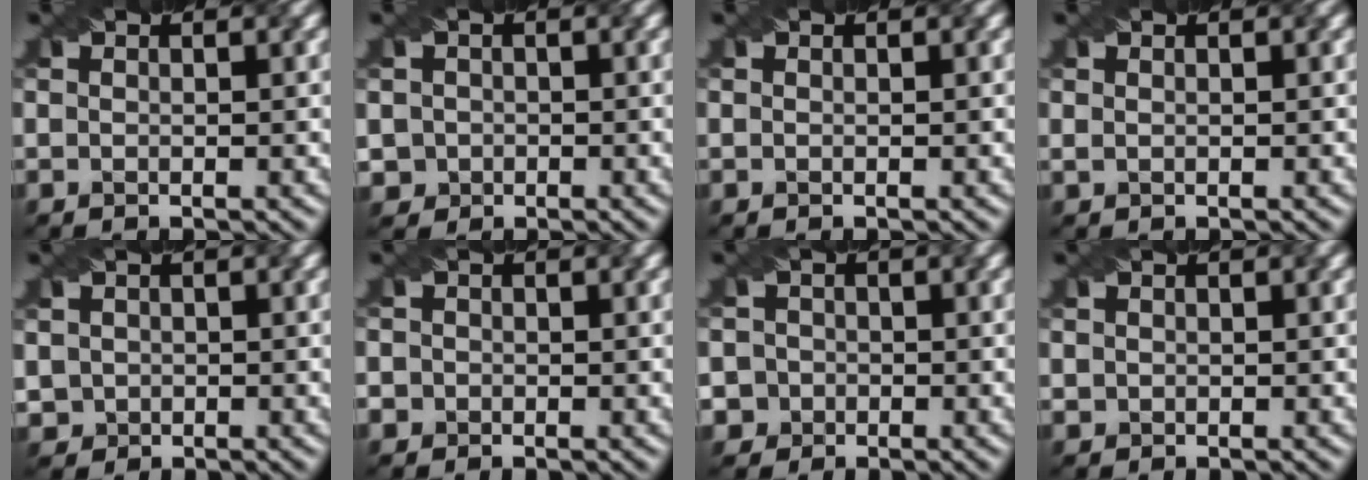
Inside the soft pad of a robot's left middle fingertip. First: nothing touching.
{"total": 2.1, "force": [-0.2, 2.0, 0.3], "torque": [0.002, 0.013, 0.000]}
{"total": 0.0}
{"total": 0.5, "force": [0.0, 0.4, 0.3], "torque": [-0.010, -0.003, 0.008]}
{"total": 1.4, "force": [0.0, 1.3, 0.1], "torque": [-0.004, 0.009, 0.015]}
{"total": 2.9, "force": [-0.1, 2.7, 1.0], "torque": [-0.014, 0.029, -0.024]}
{"total": 4.2, "force": [-0.6, 4.1, 0.9], "torque": [-0.013, 0.029, -0.029]}
{"total": 1.1, "force": [0.4, 1.0, 0.4], "torque": [-0.012, 0.012, 0.012]}